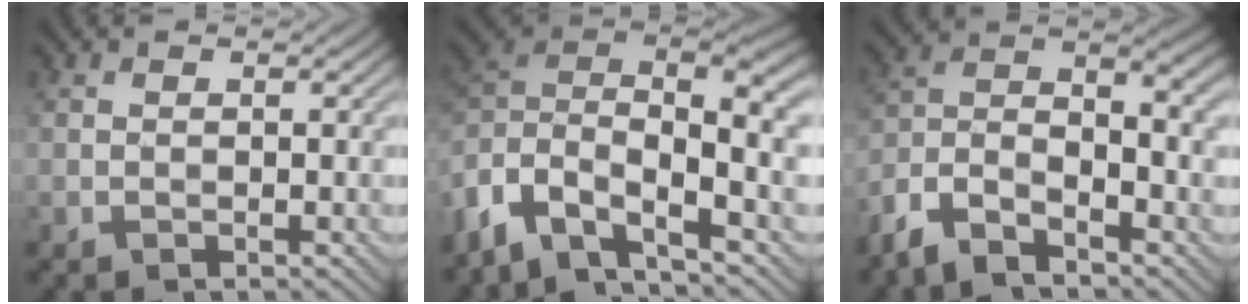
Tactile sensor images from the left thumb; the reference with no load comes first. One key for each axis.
{"total": 12.7, "fx": -4.7, "fy": 6.4, "fz": 9.9, "tx": -0.223, "ty": -0.010, "tz": -0.098}
{"total": 9.5, "fx": -5.6, "fy": 3.9, "fz": 6.6, "tx": -0.129, "ty": -0.006, "tz": -0.125}